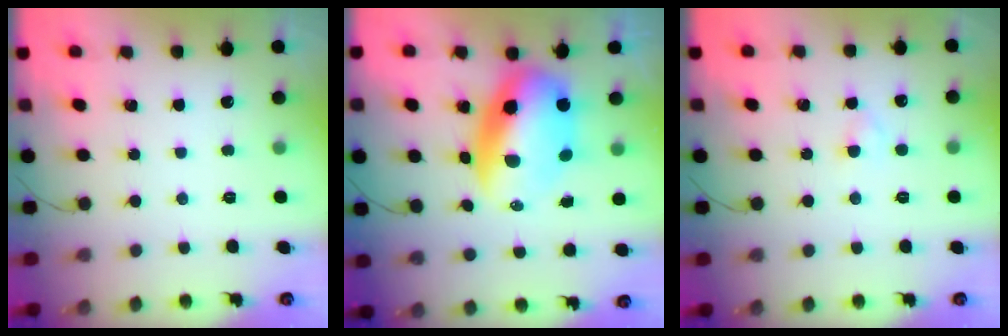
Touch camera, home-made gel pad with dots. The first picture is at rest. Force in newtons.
{"total": 13.3, "press": 12.8, "slide": 3.6}
{"total": 2.2, "press": 2.0, "slide": 0.9}